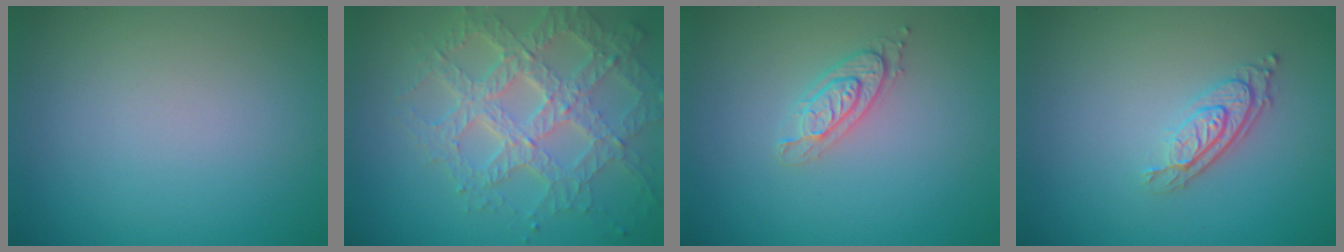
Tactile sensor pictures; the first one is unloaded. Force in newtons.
{"total": 7.1, "press": 5.1, "slide": 4.9}
{"total": 2.0, "press": 1.9, "slide": 0.4}
{"total": 3.0, "press": 2.2, "slide": 2.0}